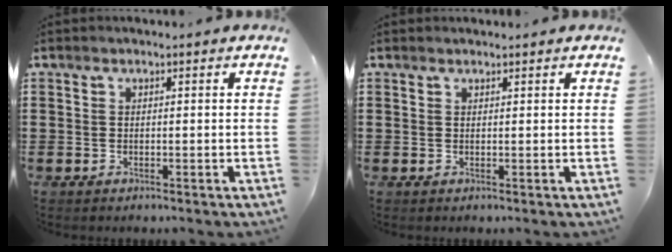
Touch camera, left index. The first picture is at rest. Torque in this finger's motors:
{"motor_torque": [-0.29, -0.99, -0.07, -0.02]}